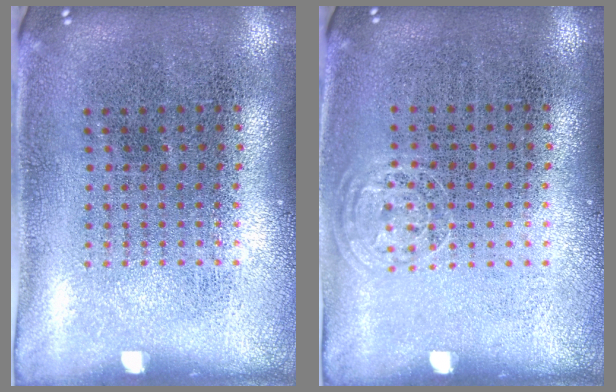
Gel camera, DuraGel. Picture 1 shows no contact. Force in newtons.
{"total": 0.6, "press": 0.6, "slide": 0.3}